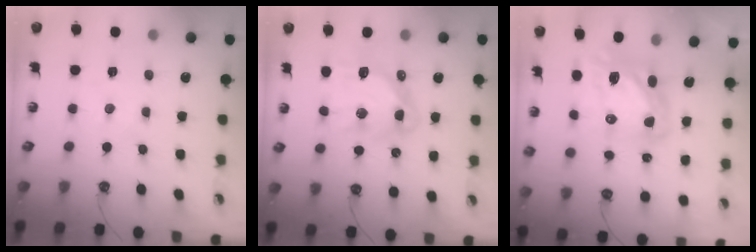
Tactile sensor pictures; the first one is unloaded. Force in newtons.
{"total": 14.6, "press": 14.5, "slide": 1.5}
{"total": 17.2, "press": 17.1, "slide": 1.8}